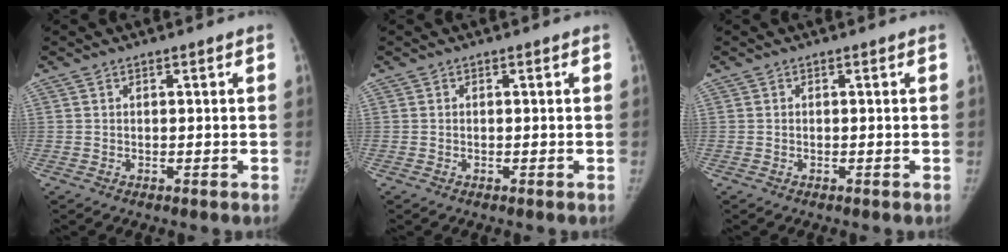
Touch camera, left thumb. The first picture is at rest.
{"total": 0.0}
{"total": 0.0}